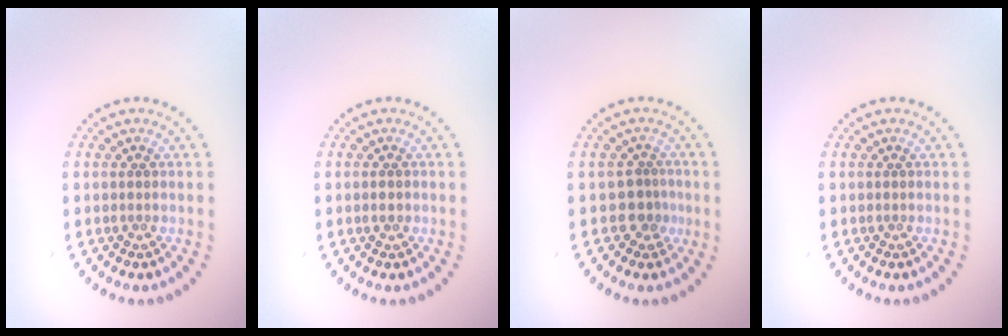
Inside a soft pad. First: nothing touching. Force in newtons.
{"total": 1.0, "press": 1.0, "slide": 0.2}
{"total": 2.1, "press": 1.7, "slide": 1.2}
{"total": 0.0}